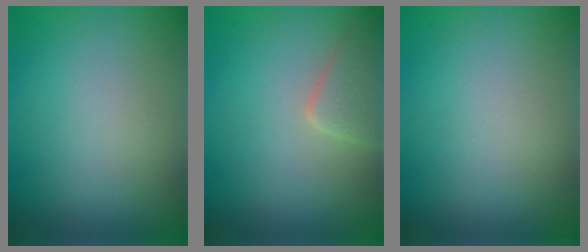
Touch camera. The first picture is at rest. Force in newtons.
{"total": 2.8, "press": 2.8, "slide": 0.2}
{"total": 0.0}